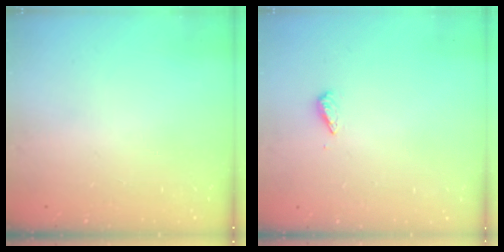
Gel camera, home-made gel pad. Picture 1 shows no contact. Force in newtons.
{"total": 2.9, "press": 2.9, "slide": 0.4}